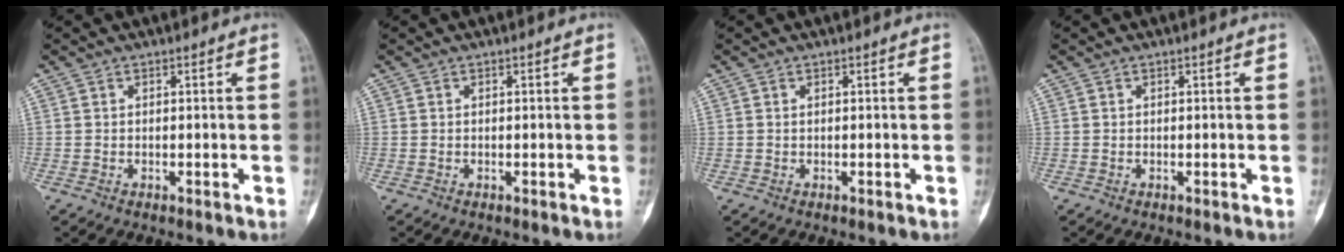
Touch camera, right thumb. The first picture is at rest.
{"total": 0.0}
{"total": 0.0}
{"total": 0.0}